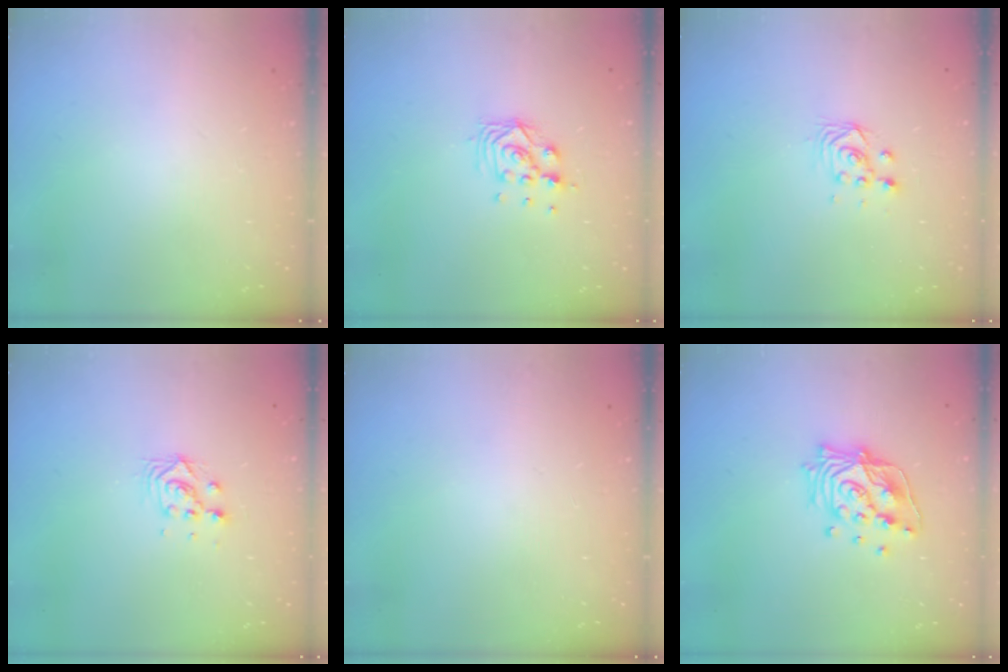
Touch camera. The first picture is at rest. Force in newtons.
{"total": 7.8, "press": 7.8, "slide": 0.6}
{"total": 3.0, "press": 3.0, "slide": 0.1}
{"total": 4.8, "press": 4.8, "slide": 0.1}
{"total": 0.0}
{"total": 15.0, "press": 14.8, "slide": 1.9}